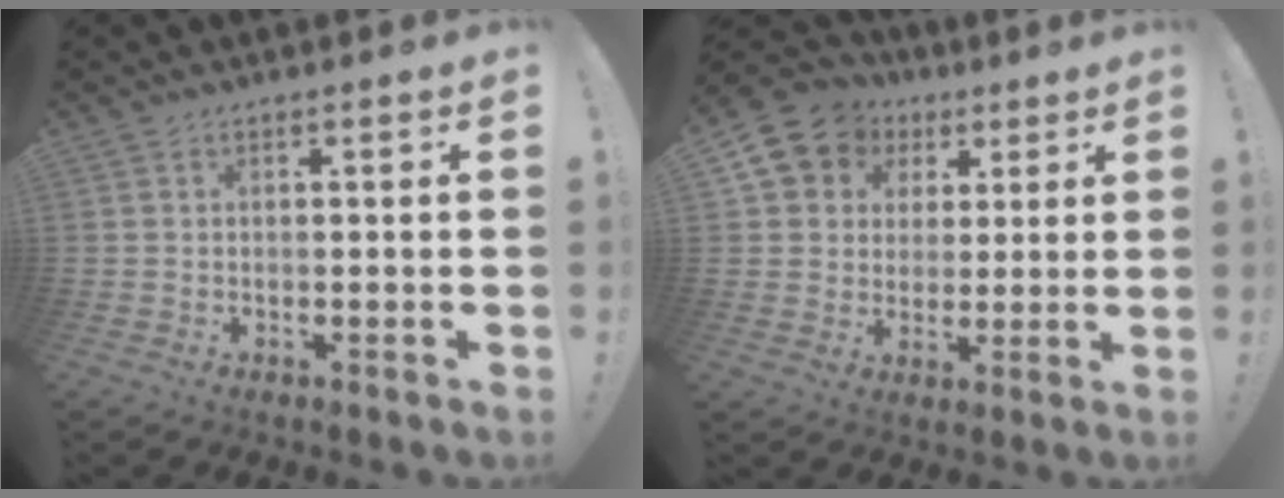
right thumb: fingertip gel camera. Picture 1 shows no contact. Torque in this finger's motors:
{"motor_torque": [0.04, 0.09, 0.07, 0.07, 0.03]}